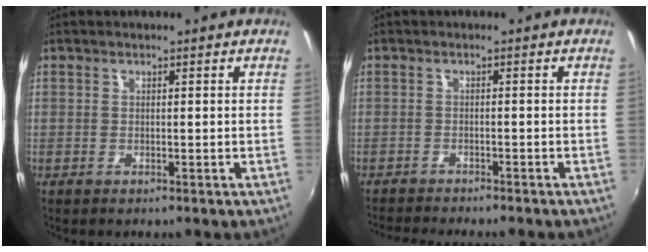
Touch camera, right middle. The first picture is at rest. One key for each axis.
{"total": 5.5, "fx": -5.2, "fy": 0.0, "fz": 1.8, "tx": -0.047, "ty": -0.018, "tz": -0.084}